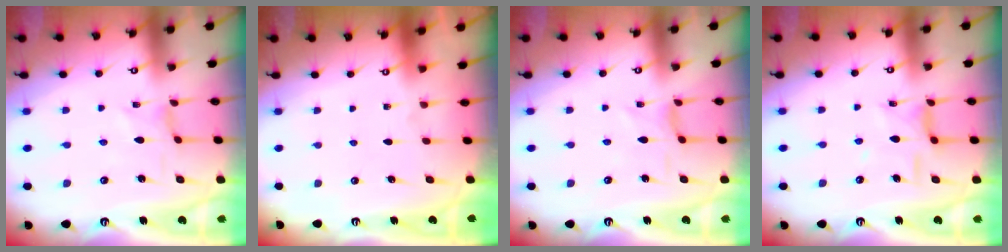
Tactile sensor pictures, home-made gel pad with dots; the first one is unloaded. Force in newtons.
{"total": 0.0}
{"total": 1.0, "press": 1.0, "slide": 0.4}
{"total": 7.3, "press": 7.3, "slide": 0.4}